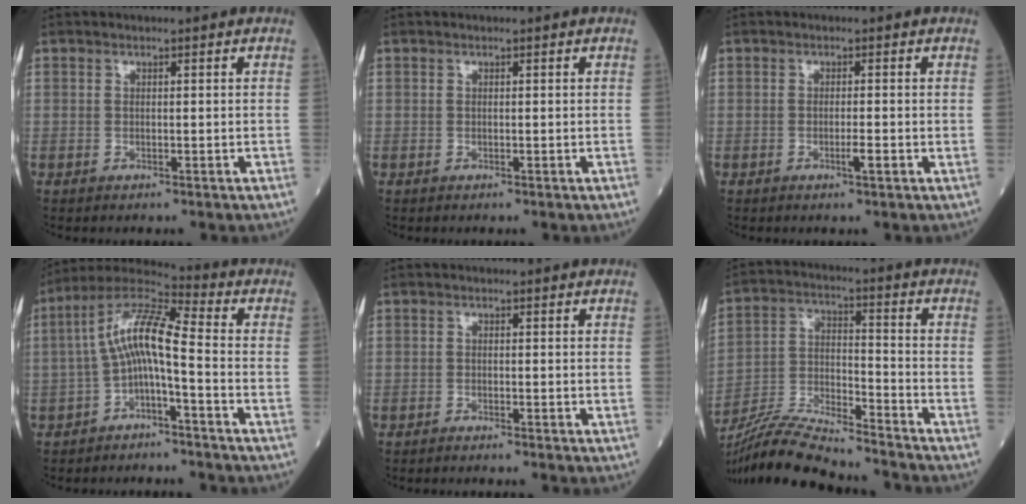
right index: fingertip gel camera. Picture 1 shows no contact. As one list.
[{"total": 0.0}, {"total": 1.8, "force": [-0.7, 0.0, 1.7], "torque": [-0.030, -0.003, -0.012]}, {"total": 8.8, "force": [-1.7, 1.4, 8.6], "torque": [-0.165, 0.037, -0.036]}, {"total": 2.1, "force": [-1.9, -0.3, 0.9], "torque": [-0.008, 0.003, -0.025]}, {"total": 15.7, "force": [-14.7, 0.4, 5.3], "torque": [-0.099, 0.001, -0.263]}]